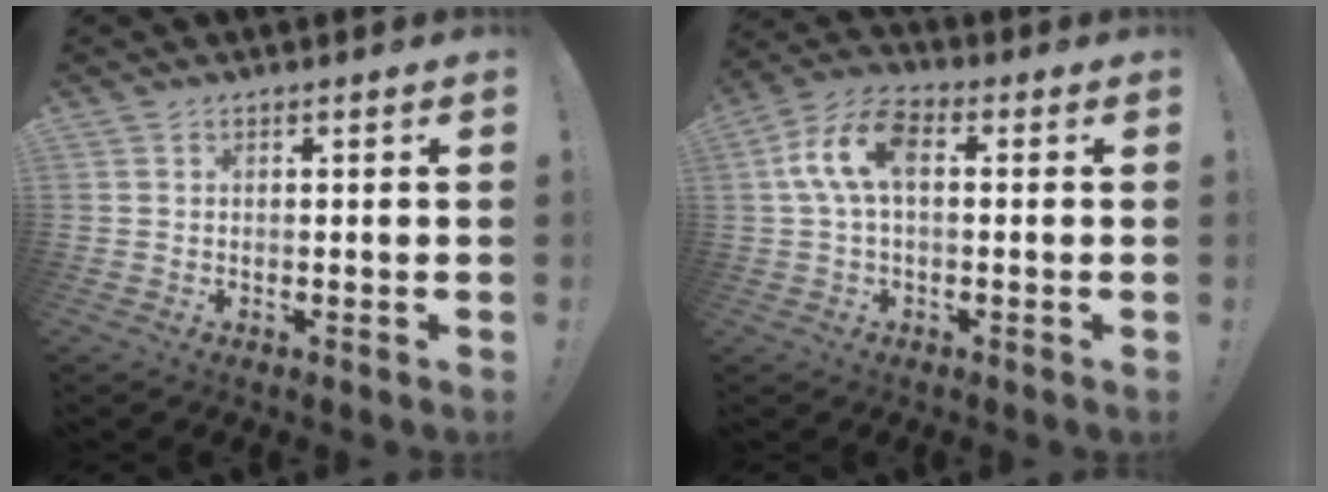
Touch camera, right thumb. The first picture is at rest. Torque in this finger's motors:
{"motor_torque": [0.51, 0.78, 1.38, -0.19, 0.47]}